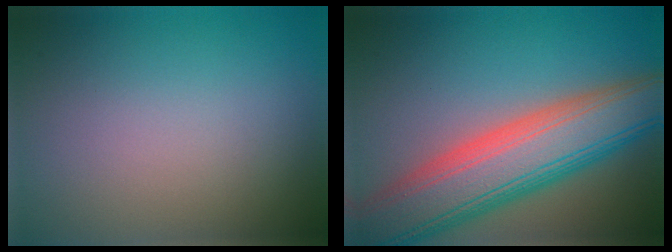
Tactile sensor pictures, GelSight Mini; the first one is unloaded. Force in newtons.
{"total": 10.8, "press": 10.7, "slide": 0.7}